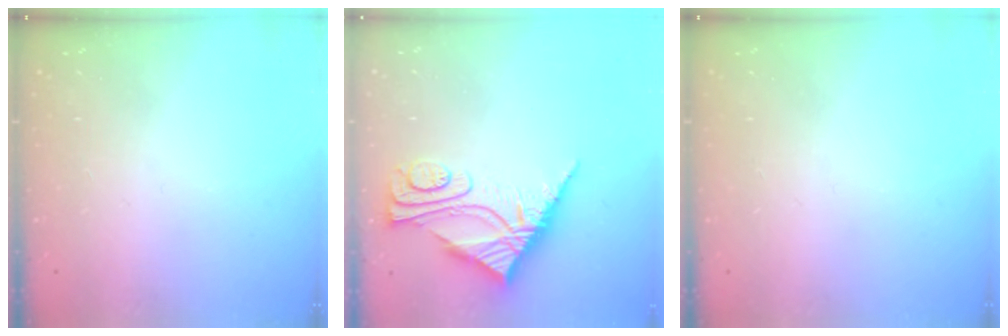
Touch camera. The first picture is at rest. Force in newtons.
{"total": 8.8, "press": 8.8, "slide": 0.7}
{"total": 0.0}